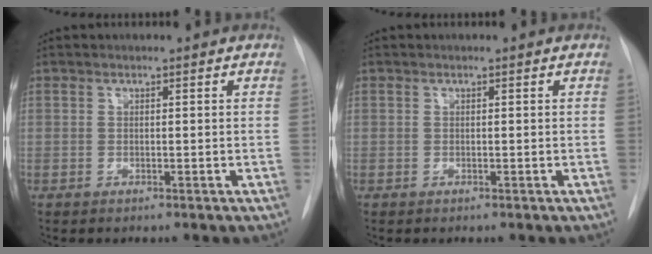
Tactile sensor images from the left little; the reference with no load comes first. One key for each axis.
{"total": 0.0}